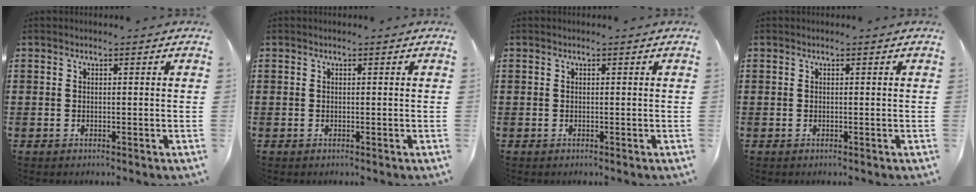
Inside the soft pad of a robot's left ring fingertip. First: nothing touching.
{"total": 0.0}
{"total": 0.0}
{"total": 0.0}